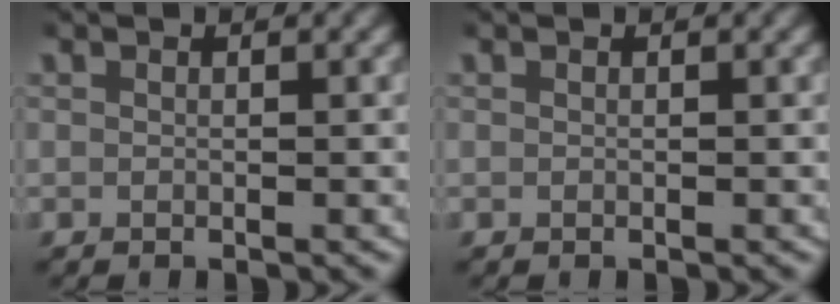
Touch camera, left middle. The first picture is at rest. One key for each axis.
{"total": 0.0}